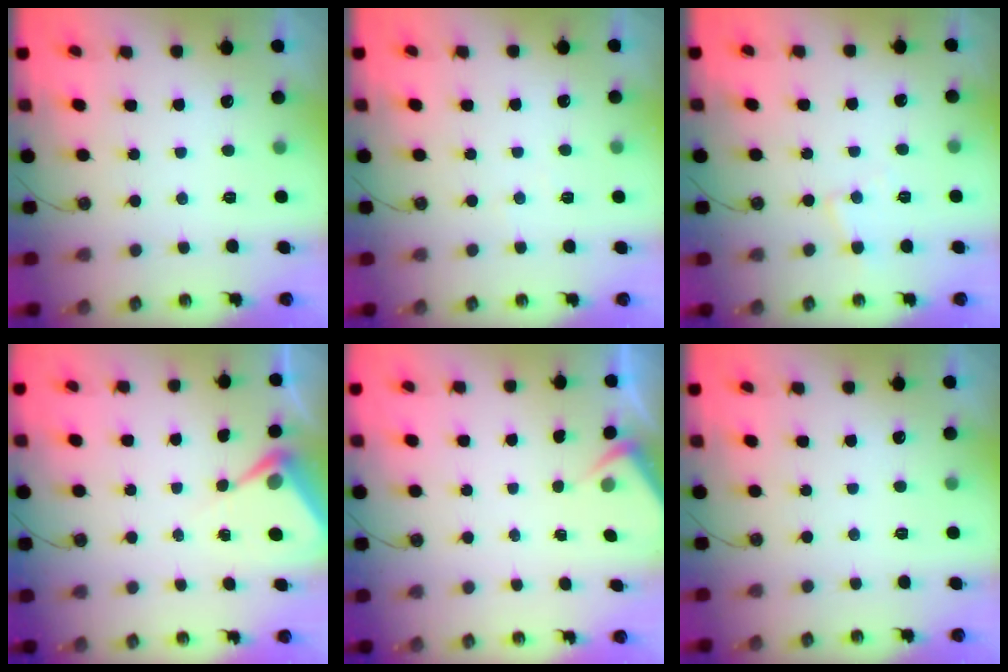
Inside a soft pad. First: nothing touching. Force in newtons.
{"total": 2.2, "press": 2.2, "slide": 0.4}
{"total": 5.7, "press": 5.7, "slide": 0.4}
{"total": 5.9, "press": 5.8, "slide": 0.7}
{"total": 2.6, "press": 2.5, "slide": 0.5}
{"total": 0.0}